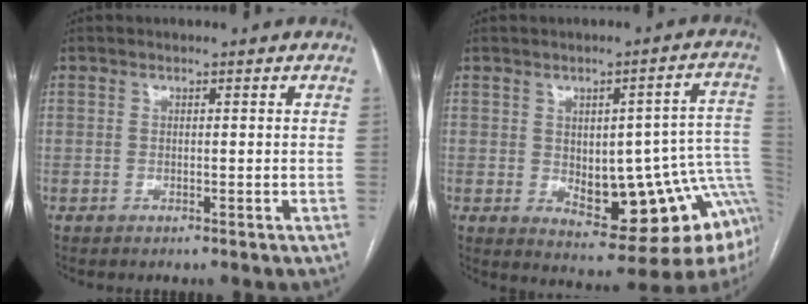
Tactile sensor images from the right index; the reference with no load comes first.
{"total": 18.4, "force": [-2.6, 6.1, 17.2], "torque": [-0.143, 0.024, -0.009]}